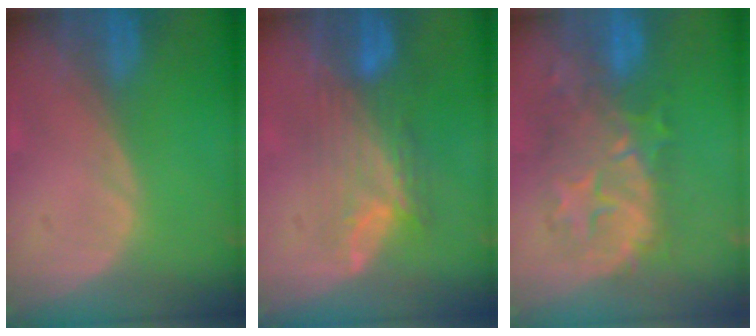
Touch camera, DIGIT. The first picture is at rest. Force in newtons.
{"total": 7.6, "press": 7.2, "slide": 2.3}
{"total": 9.6, "press": 9.4, "slide": 2.2}